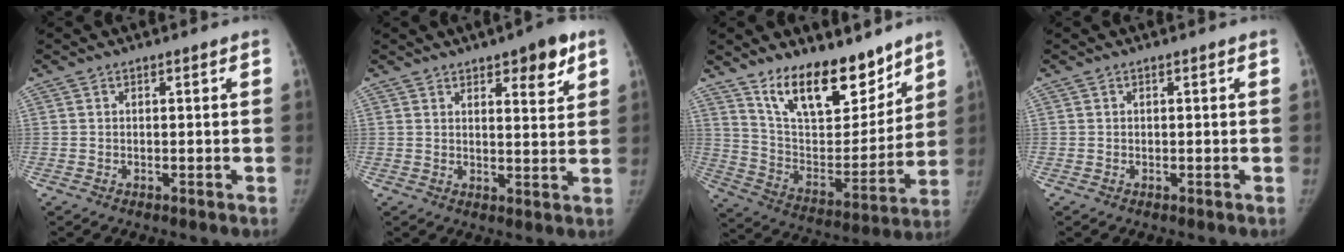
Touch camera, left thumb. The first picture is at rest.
{"total": 7.7, "force": [4.5, 2.7, 5.6], "torque": [-0.054, -0.023, 0.058]}
{"total": 19.3, "force": [13.9, 8.4, 10.5], "torque": [-0.118, -0.088, 0.240]}
{"total": 0.0}